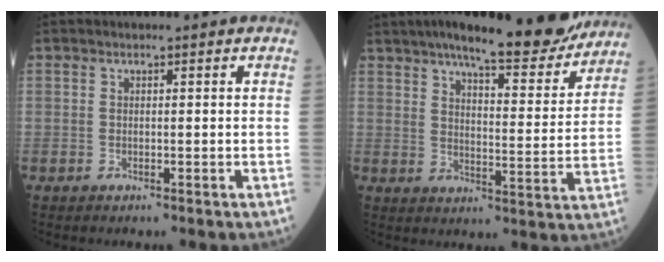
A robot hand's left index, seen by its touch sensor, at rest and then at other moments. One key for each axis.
{"total": 18.6, "fx": 15.8, "fy": 3.1, "fz": 9.4, "tx": -0.133, "ty": -0.012, "tz": 0.209}